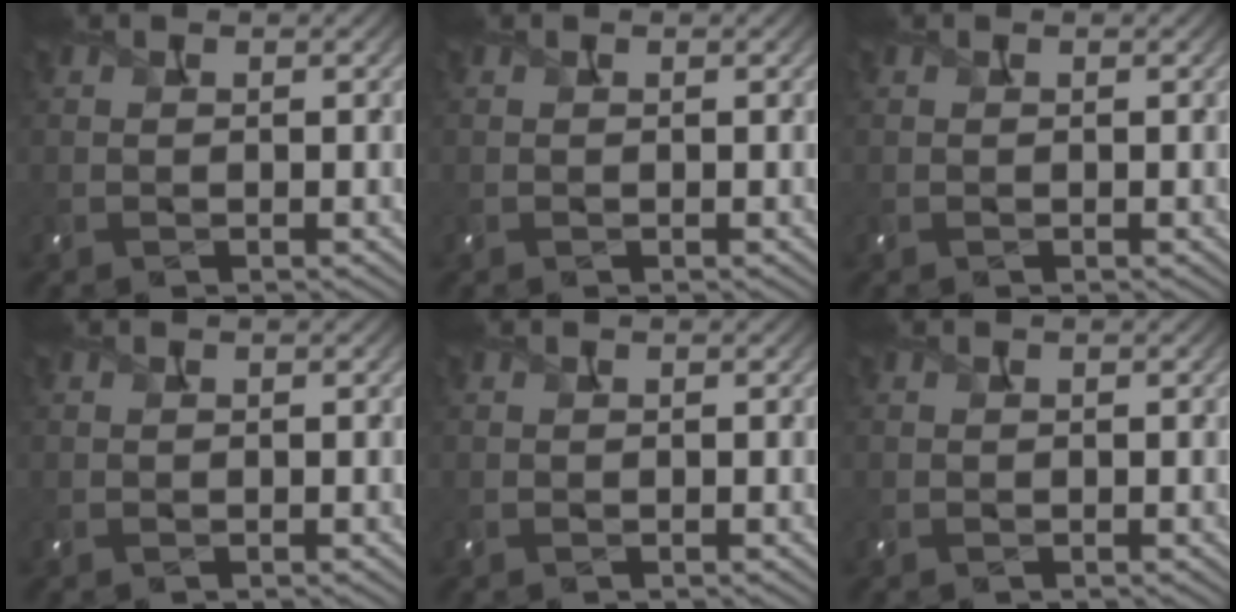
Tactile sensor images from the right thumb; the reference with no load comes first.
{"total": 0.0}
{"total": 0.0}
{"total": 0.0}
{"total": 0.0}
{"total": 0.0}